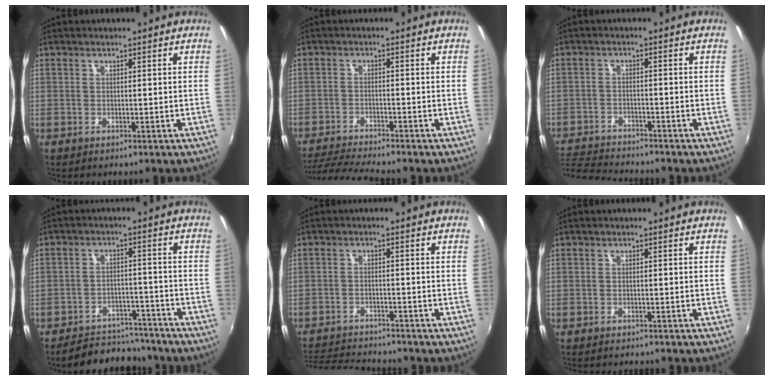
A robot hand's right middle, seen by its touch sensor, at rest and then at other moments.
{"total": 7.3, "force": [-6.9, -0.6, 2.4], "torque": [-0.069, -0.018, -0.125]}
{"total": 8.4, "force": [-8.0, 1.2, 2.1], "torque": [-0.067, -0.015, -0.142]}
{"total": 11.5, "force": [-10.4, 4.2, 2.7], "torque": [-0.068, 0.022, -0.135]}
{"total": 9.7, "force": [-9.1, 2.0, 2.6], "torque": [-0.077, -0.002, -0.149]}
{"total": 3.0, "force": [-2.8, 0.6, 1.0], "torque": [-0.026, -0.013, -0.042]}